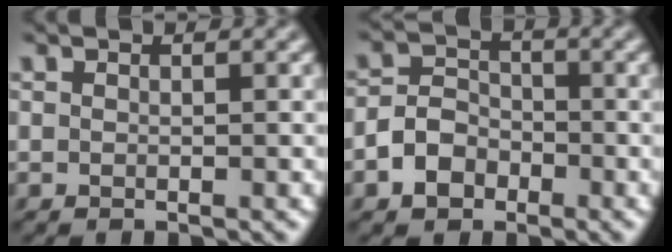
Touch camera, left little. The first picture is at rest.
{"total": 3.4, "force": [-1.7, 2.5, 1.5], "torque": [-0.026, 0.005, -0.036]}